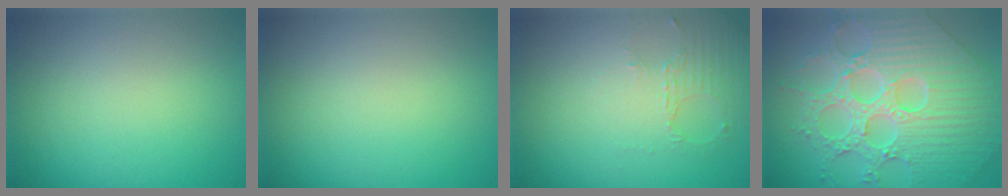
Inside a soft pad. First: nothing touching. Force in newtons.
{"total": 0.0}
{"total": 2.6, "press": 2.0, "slide": 1.7}
{"total": 9.5, "press": 7.1, "slide": 6.3}